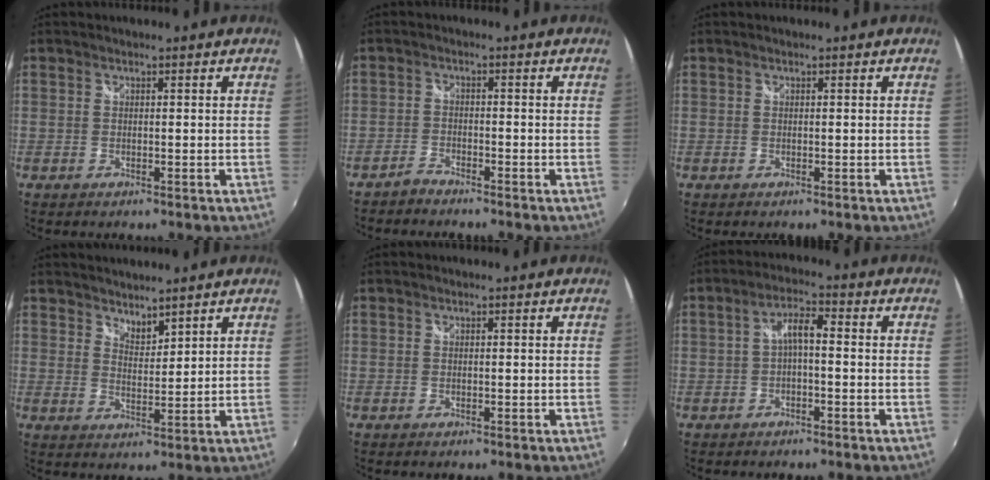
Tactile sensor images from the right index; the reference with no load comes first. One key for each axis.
{"total": 2.3, "fx": -2.2, "fy": 0.5, "fz": 0.4, "tx": -0.019, "ty": -0.001, "tz": -0.047}
{"total": 0.0}
{"total": 3.5, "fx": 3.3, "fy": 0.9, "fz": 1.0, "tx": -0.011, "ty": -0.002, "tz": 0.056}
{"total": 0.0}
{"total": 3.9, "fx": -0.8, "fy": 1.2, "fz": 3.6, "tx": -0.070, "ty": 0.012, "tz": -0.015}